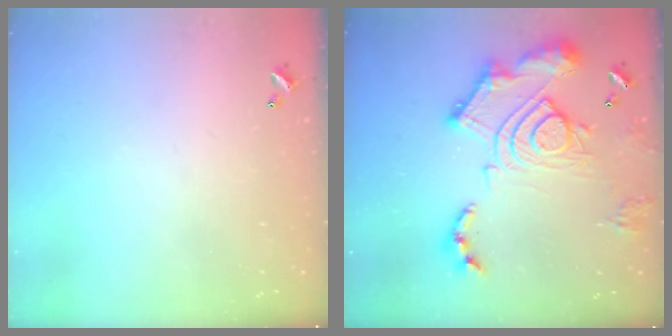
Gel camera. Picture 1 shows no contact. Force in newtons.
{"total": 21.5, "press": 21.4, "slide": 2.5}